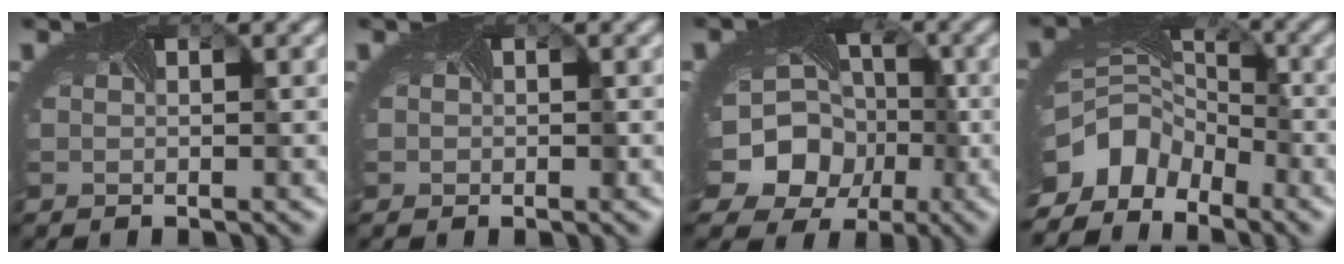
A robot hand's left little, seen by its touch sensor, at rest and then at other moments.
{"total": 0.9, "force": [0.0, 0.9, 0.3], "torque": [0.005, -0.002, 0.000]}
{"total": 13.1, "force": [-3.7, 10.9, 6.2], "torque": [-0.113, -0.031, -0.067]}
{"total": 8.5, "force": [-5.4, 5.6, 3.5], "torque": [-0.081, -0.017, -0.089]}